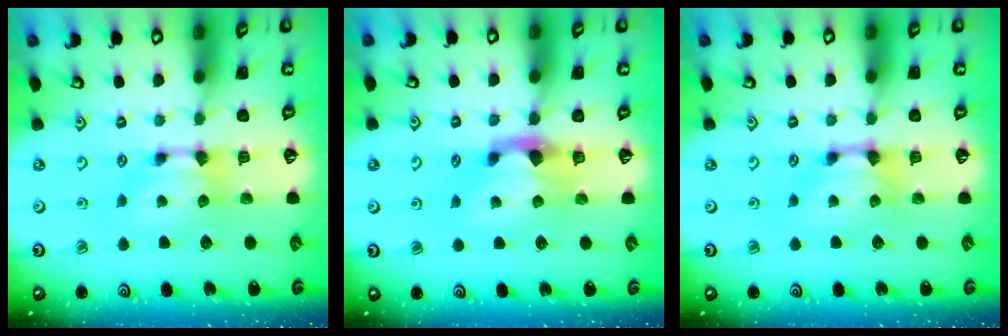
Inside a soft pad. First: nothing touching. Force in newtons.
{"total": 2.1, "press": 1.6, "slide": 1.2}
{"total": 0.9, "press": 0.6, "slide": 0.6}